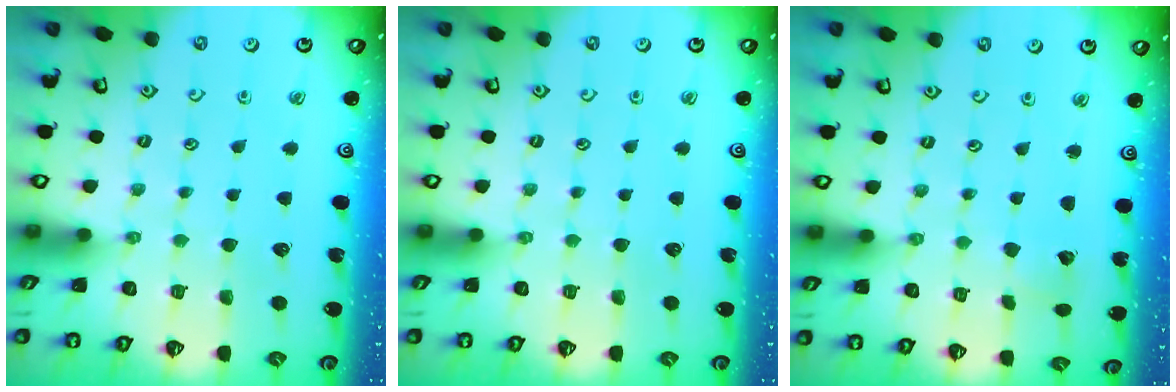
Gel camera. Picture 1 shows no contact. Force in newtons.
{"total": 0.0}
{"total": 3.6, "press": 3.5, "slide": 0.3}